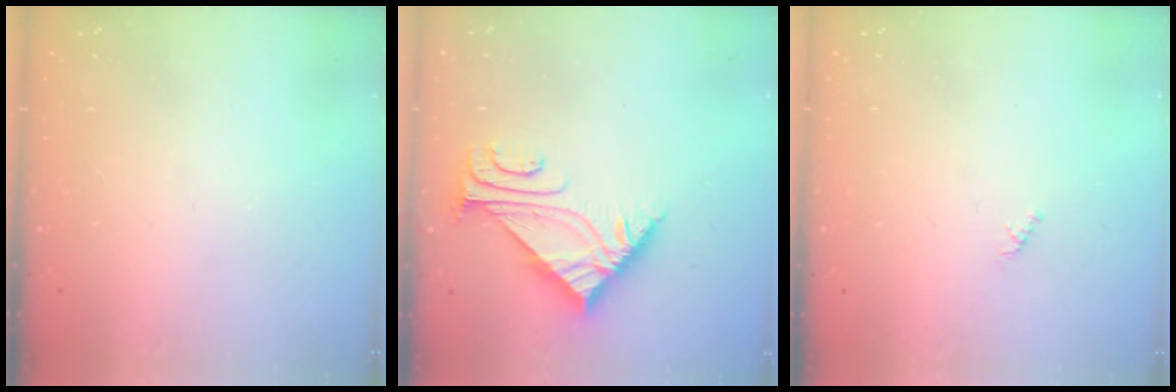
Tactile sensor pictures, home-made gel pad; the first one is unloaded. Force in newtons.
{"total": 5.5, "press": 5.4, "slide": 0.8}
{"total": 0.8, "press": 0.7, "slide": 0.4}